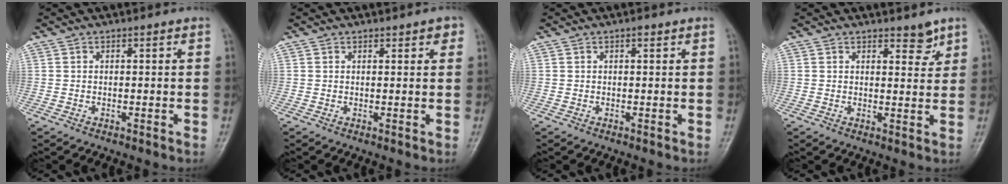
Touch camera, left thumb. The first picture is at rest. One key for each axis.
{"total": 2.3, "fx": 1.5, "fy": 1.2, "fz": 1.2, "tx": 0.005, "ty": -0.004, "tz": 0.015}
{"total": 0.9, "fx": 0.5, "fy": 0.3, "fz": 0.6, "tx": -0.008, "ty": -0.001, "tz": 0.006}
{"total": 3.3, "fx": 2.5, "fy": 1.4, "fz": 1.6, "tx": -0.003, "ty": -0.018, "tz": 0.035}